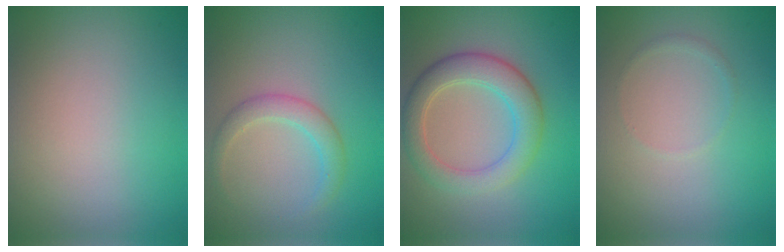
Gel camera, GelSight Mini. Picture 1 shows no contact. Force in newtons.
{"total": 2.3, "press": 2.2, "slide": 0.3}
{"total": 4.9, "press": 4.8, "slide": 0.3}
{"total": 0.6, "press": 0.6, "slide": 0.1}